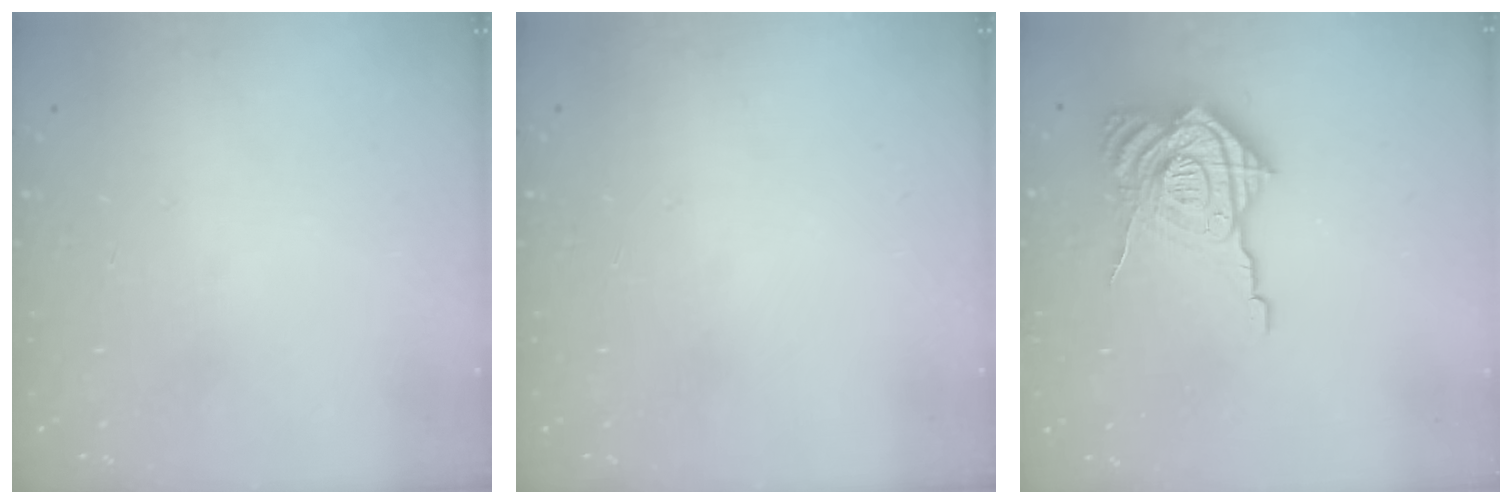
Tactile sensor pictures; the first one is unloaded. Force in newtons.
{"total": 0.0}
{"total": 19.7, "press": 19.6, "slide": 2.2}